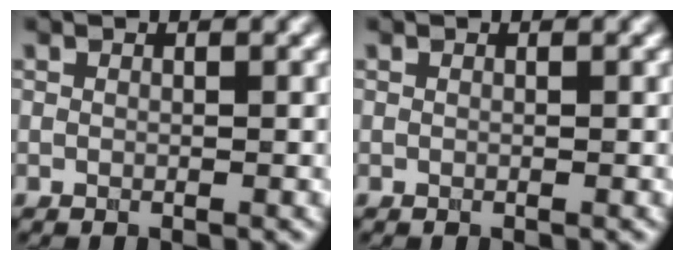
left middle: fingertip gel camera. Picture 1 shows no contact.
{"total": 0.0}